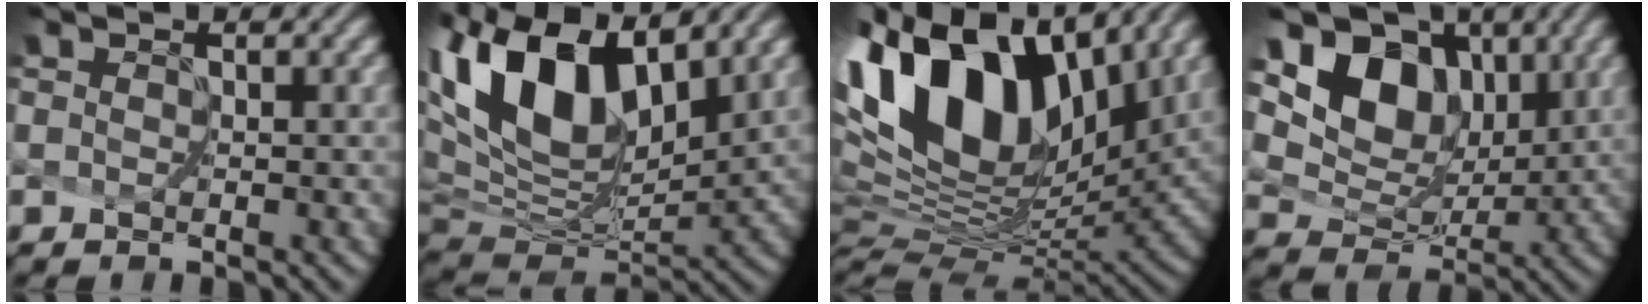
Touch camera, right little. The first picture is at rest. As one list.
[{"total": 12.6, "force": [6.3, 6.1, 9.0], "torque": [-0.188, 0.023, 0.128]}, {"total": 14.6, "force": [6.3, 8.2, 10.3], "torque": [-0.204, 0.033, 0.122]}, {"total": 10.2, "force": [5.0, 6.7, 5.9], "torque": [-0.111, 0.017, 0.085]}]